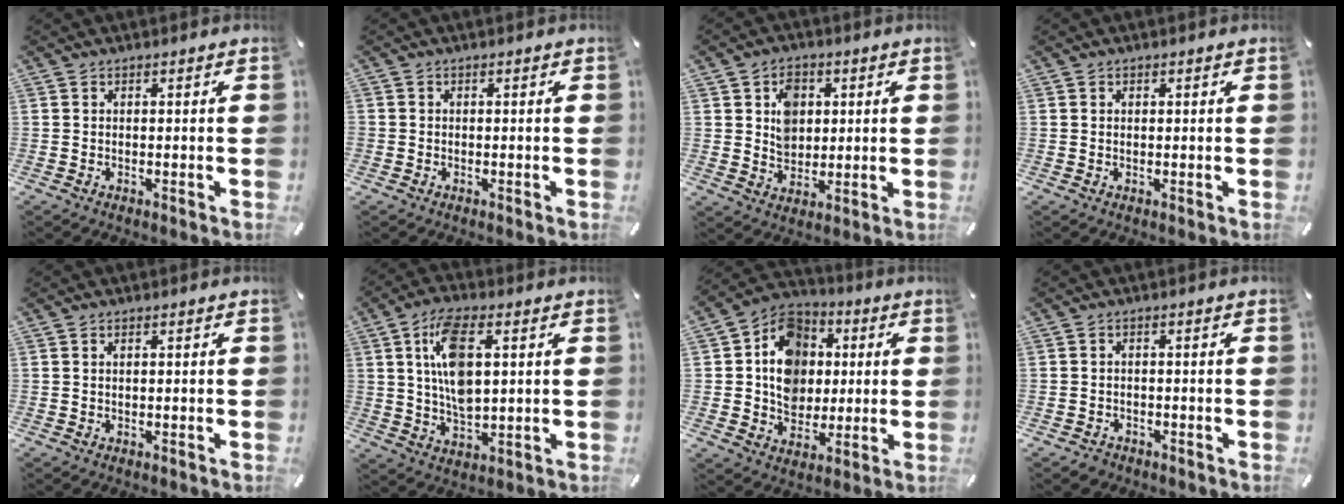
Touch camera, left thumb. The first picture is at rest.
{"total": 0.6, "force": [-0.3, 0.6, 0.1], "torque": [0.001, 0.004, -0.008]}
{"total": 7.3, "force": [1.7, 6.3, 3.3], "torque": [-0.048, 0.004, 0.028]}
{"total": 0.6, "force": [0.2, 0.5, 0.3], "torque": [-0.004, 0.003, 0.003]}
{"total": 0.6, "force": [0.2, 0.3, 0.5], "torque": [-0.010, 0.001, 0.004]}
{"total": 11.8, "force": [3.1, 5.8, 9.8], "torque": [-0.194, 0.000, 0.050]}
{"total": 12.9, "force": [0.6, 11.6, 5.8], "torque": [-0.110, 0.008, 0.013]}
{"total": 1.8, "force": [-1.3, 1.2, 0.5], "torque": [-0.009, 0.008, -0.028]}